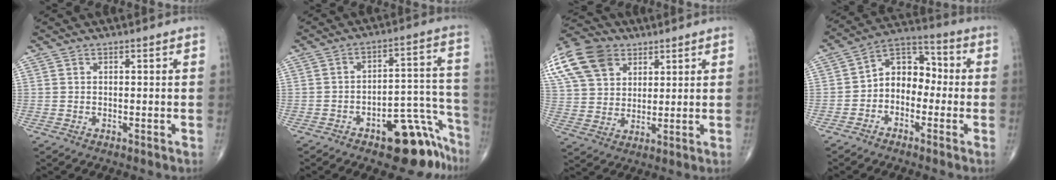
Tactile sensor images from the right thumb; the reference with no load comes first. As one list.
[{"total": 13.8, "force": [-9.1, 6.0, 8.5], "torque": [-0.052, 0.099, -0.123]}, {"total": 17.6, "force": [8.3, 12.5, 9.2], "torque": [-0.193, 0.010, 0.152]}, {"total": 9.2, "force": [-1.7, 6.8, 6.0], "torque": [-0.060, 0.046, -0.050]}]